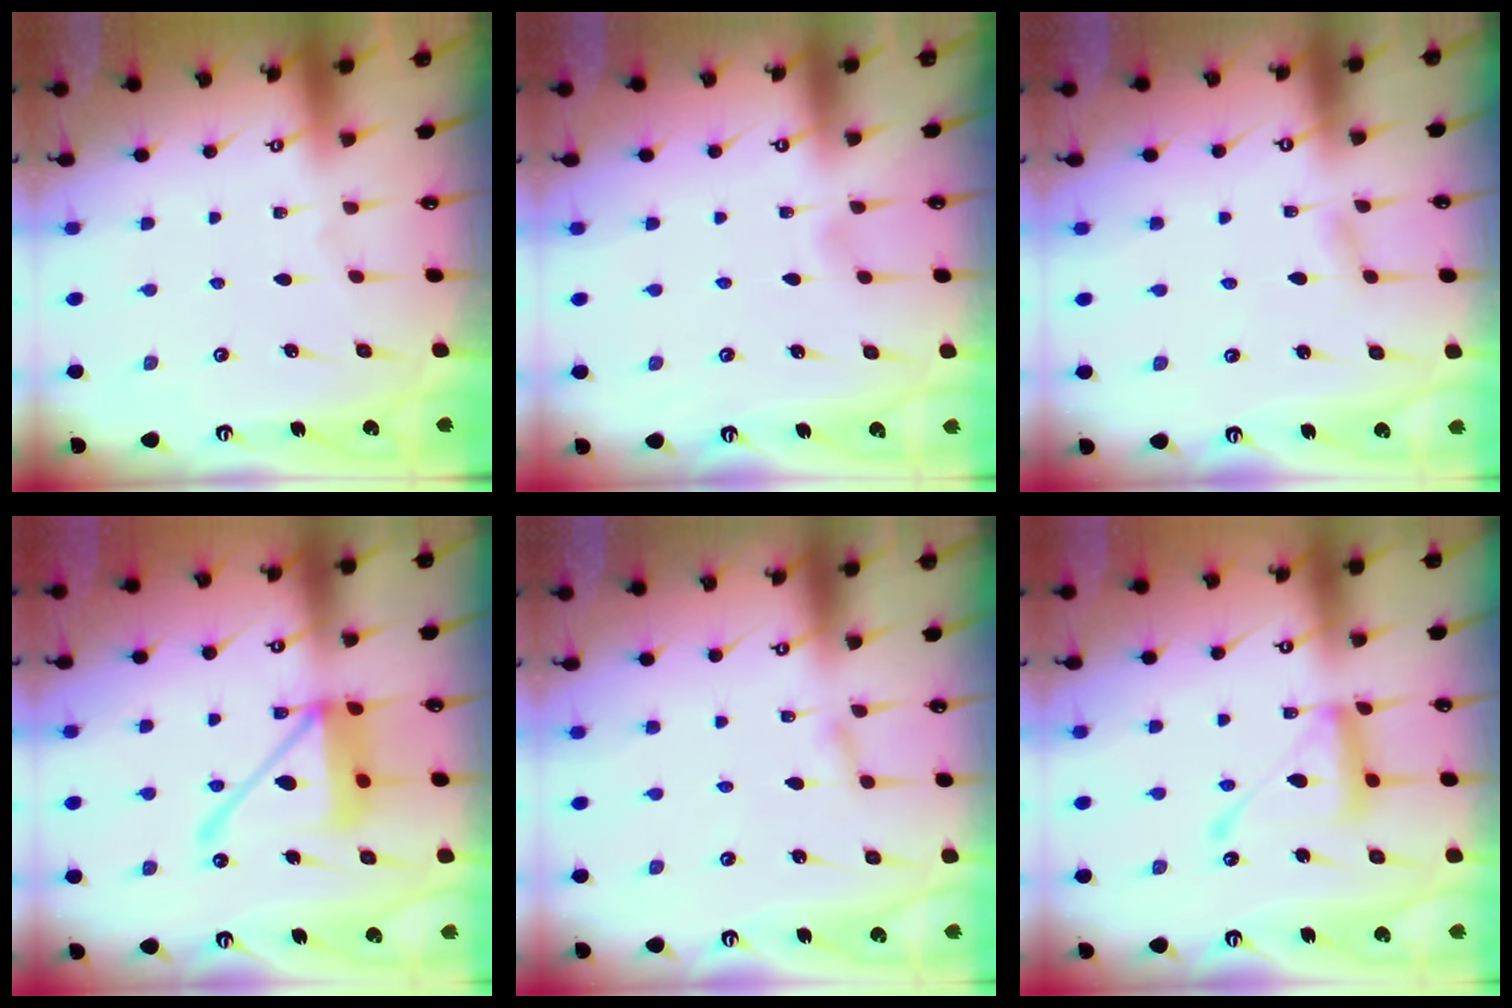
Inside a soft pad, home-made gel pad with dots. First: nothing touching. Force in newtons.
{"total": 2.9, "press": 2.9, "slide": 0.3}
{"total": 2.9, "press": 2.9, "slide": 0.4}
{"total": 15.1, "press": 14.9, "slide": 2.2}
{"total": 1.8, "press": 1.8, "slide": 0.2}
{"total": 14.8, "press": 14.7, "slide": 1.2}